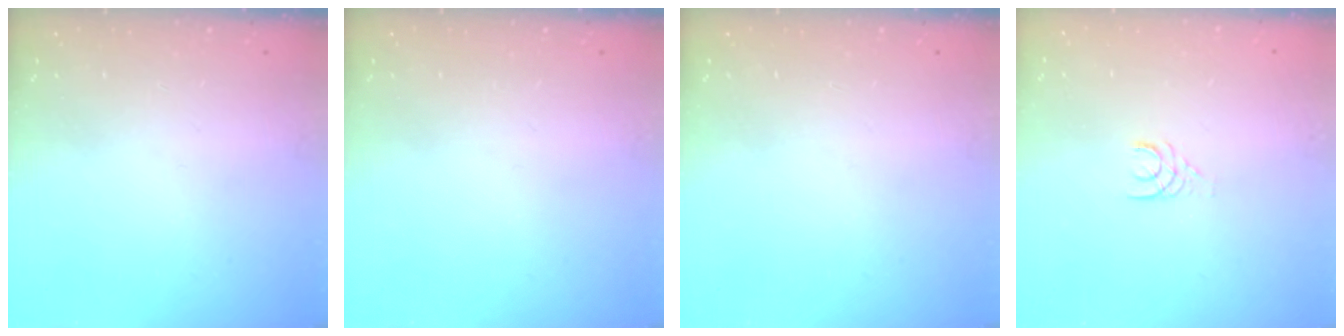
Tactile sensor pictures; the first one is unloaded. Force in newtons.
{"total": 0.0}
{"total": 0.0}
{"total": 2.4, "press": 2.4, "slide": 0.2}